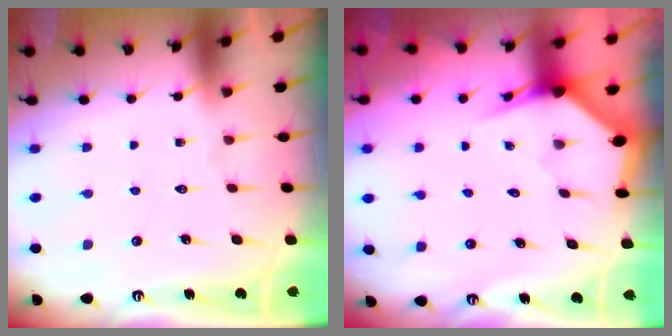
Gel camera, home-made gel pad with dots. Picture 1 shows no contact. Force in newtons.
{"total": 3.4, "press": 3.3, "slide": 0.5}